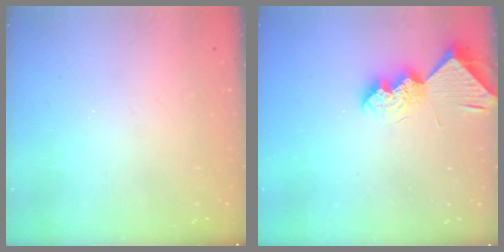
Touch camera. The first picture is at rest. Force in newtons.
{"total": 9.6, "press": 9.6, "slide": 0.2}